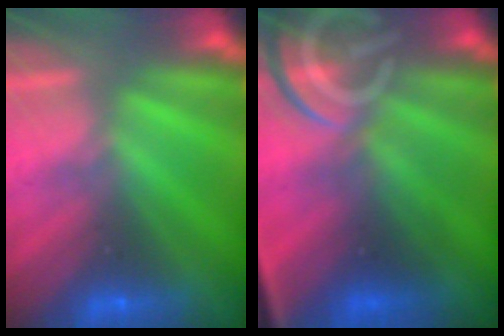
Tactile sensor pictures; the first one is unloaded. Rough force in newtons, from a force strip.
{"total": 9.3}